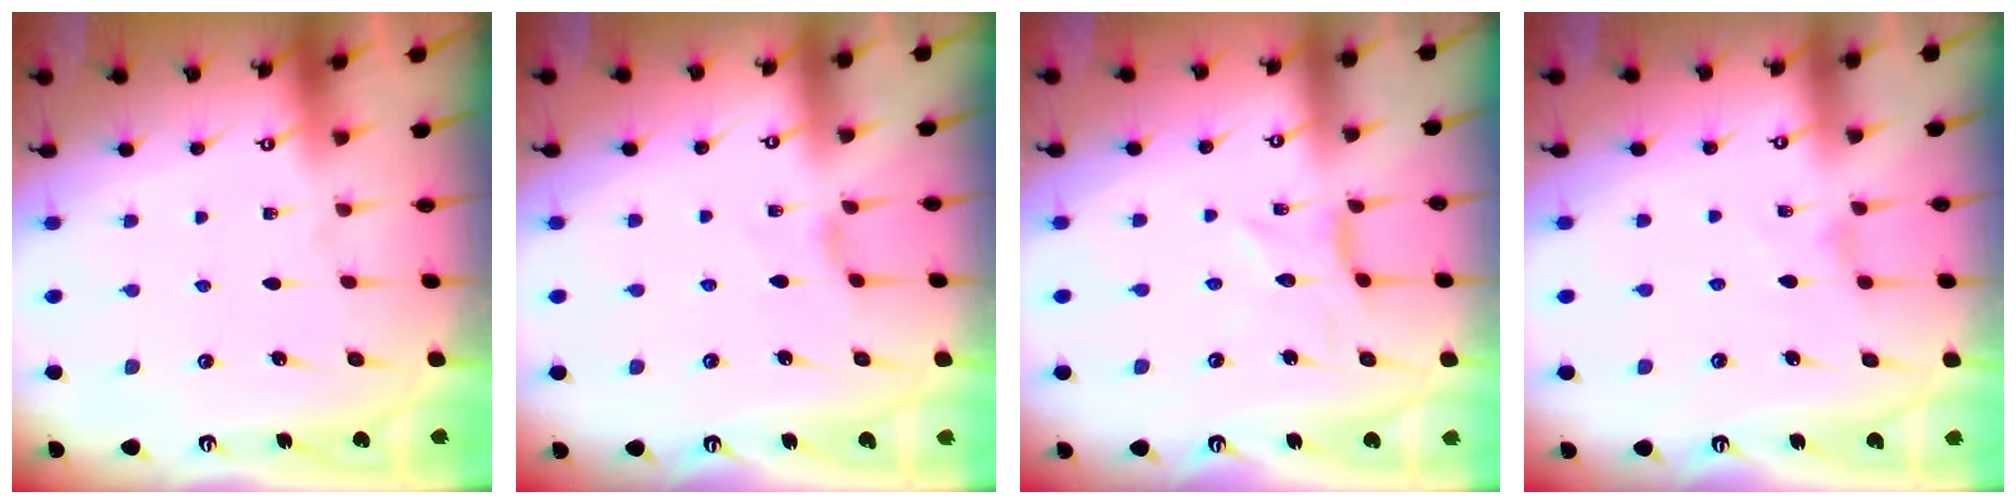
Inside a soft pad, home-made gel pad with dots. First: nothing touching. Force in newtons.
{"total": 1.4, "press": 1.3, "slide": 0.4}
{"total": 0.0}
{"total": 1.5, "press": 1.5, "slide": 0.3}